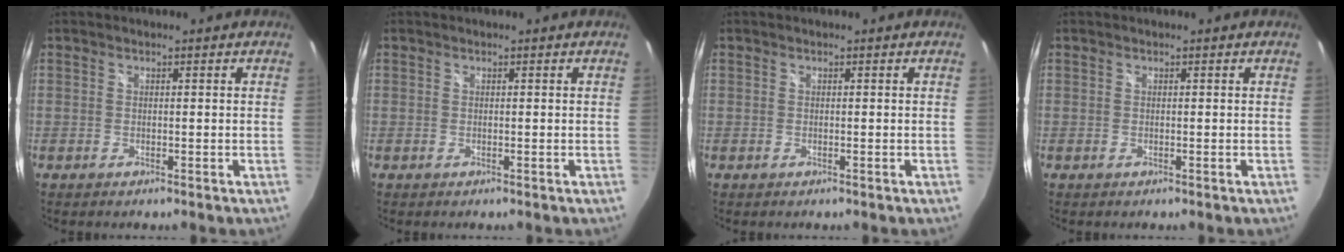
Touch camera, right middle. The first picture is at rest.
{"total": 0.0}
{"total": 0.0}
{"total": 0.0}